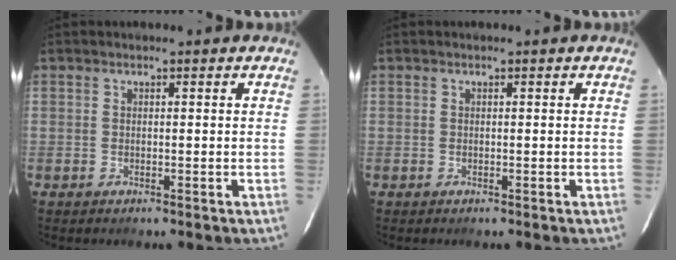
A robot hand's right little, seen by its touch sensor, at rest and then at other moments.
{"total": 0.0}